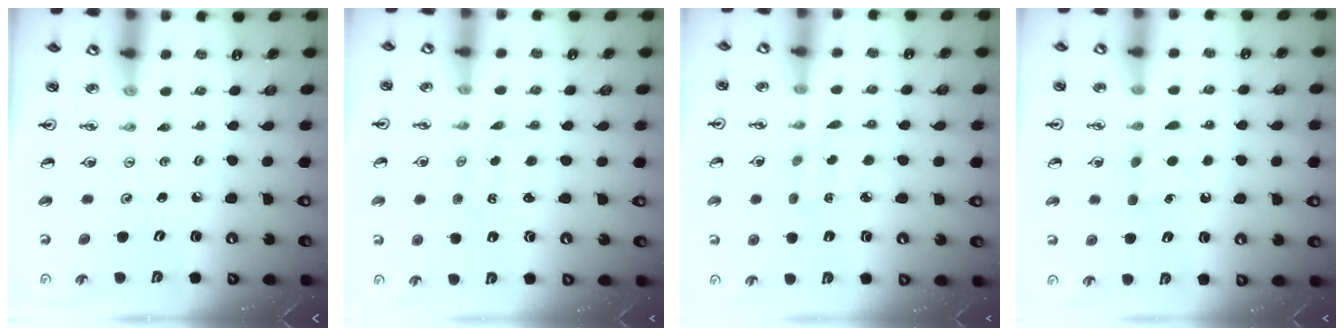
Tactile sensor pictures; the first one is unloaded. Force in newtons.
{"total": 1.1, "press": 0.9, "slide": 0.6}
{"total": 3.3, "press": 3.3, "slide": 0.1}
{"total": 7.2, "press": 7.2, "slide": 0.7}